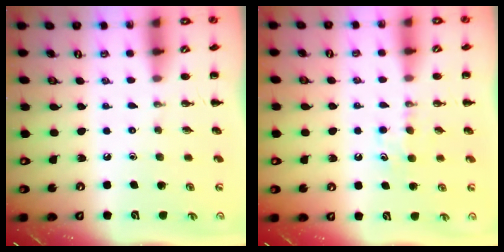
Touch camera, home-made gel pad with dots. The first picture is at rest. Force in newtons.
{"total": 4.6, "press": 4.4, "slide": 1.5}